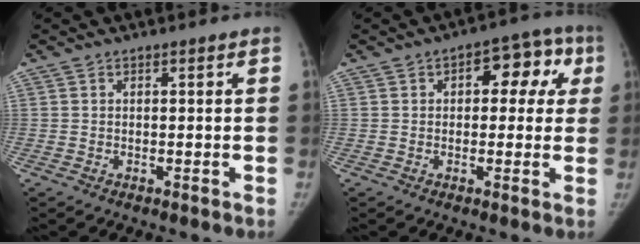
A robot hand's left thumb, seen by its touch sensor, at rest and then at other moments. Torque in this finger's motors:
{"motor_torque": [0.89, 0.91, 0.29, -0.33, 0.19]}